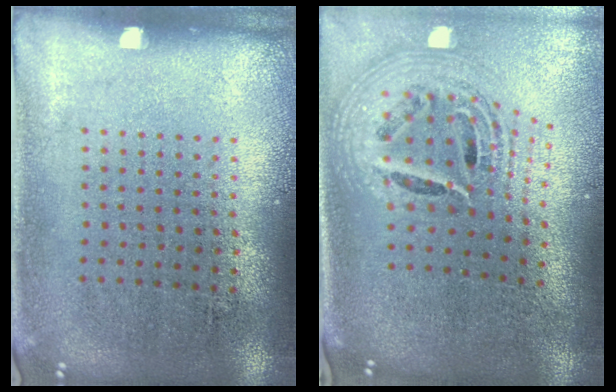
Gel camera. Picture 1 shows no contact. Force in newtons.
{"total": 2.6, "press": 1.9, "slide": 1.8}